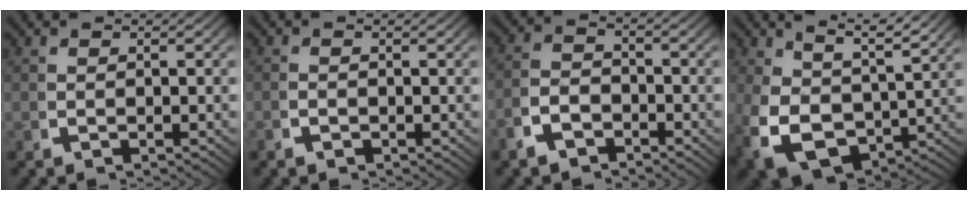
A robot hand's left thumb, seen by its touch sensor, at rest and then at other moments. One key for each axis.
{"total": 0.7, "fx": -0.6, "fy": 0.3, "fz": 0.2, "tx": -0.007, "ty": -0.003, "tz": -0.013}
{"total": 3.5, "fx": -2.3, "fy": 2.2, "fz": 1.6, "tx": -0.033, "ty": -0.012, "tz": -0.039}
{"total": 10.2, "fx": -0.4, "fy": 7.5, "fz": 7.0, "tx": -0.163, "ty": -0.049, "tz": 0.013}